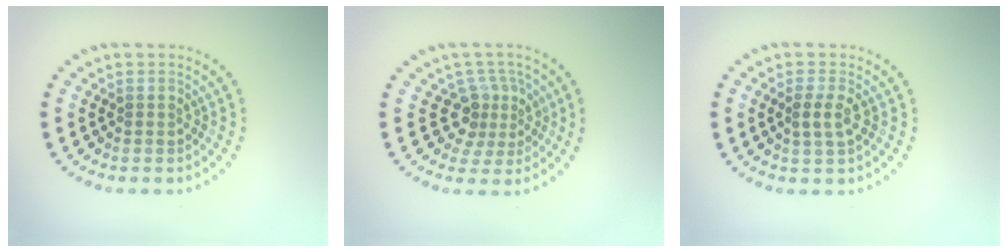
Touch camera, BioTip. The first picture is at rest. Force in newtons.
{"total": 3.3, "press": 2.4, "slide": 2.3}
{"total": 1.8, "press": 1.8, "slide": 0.6}